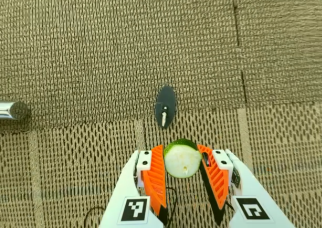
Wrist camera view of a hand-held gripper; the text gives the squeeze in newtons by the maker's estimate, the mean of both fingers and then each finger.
{"total": 9.0, "left": 8.5, "right": 9.6}